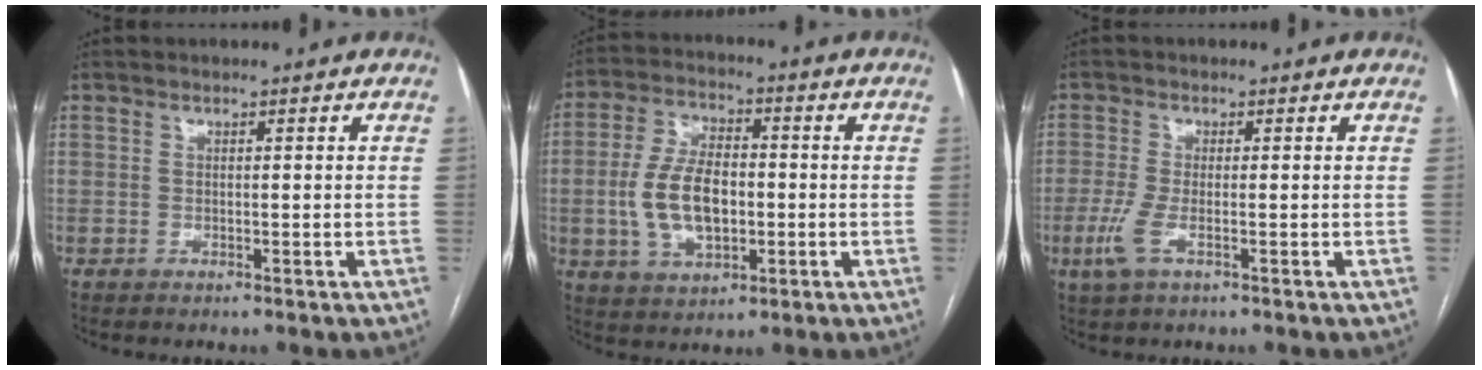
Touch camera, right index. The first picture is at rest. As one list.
[{"total": 11.0, "force": [-1.3, 5.8, 9.2], "torque": [-0.193, 0.013, -0.019]}, {"total": 4.0, "force": [-1.5, 0.9, 3.6], "torque": [-0.094, -0.012, -0.031]}]